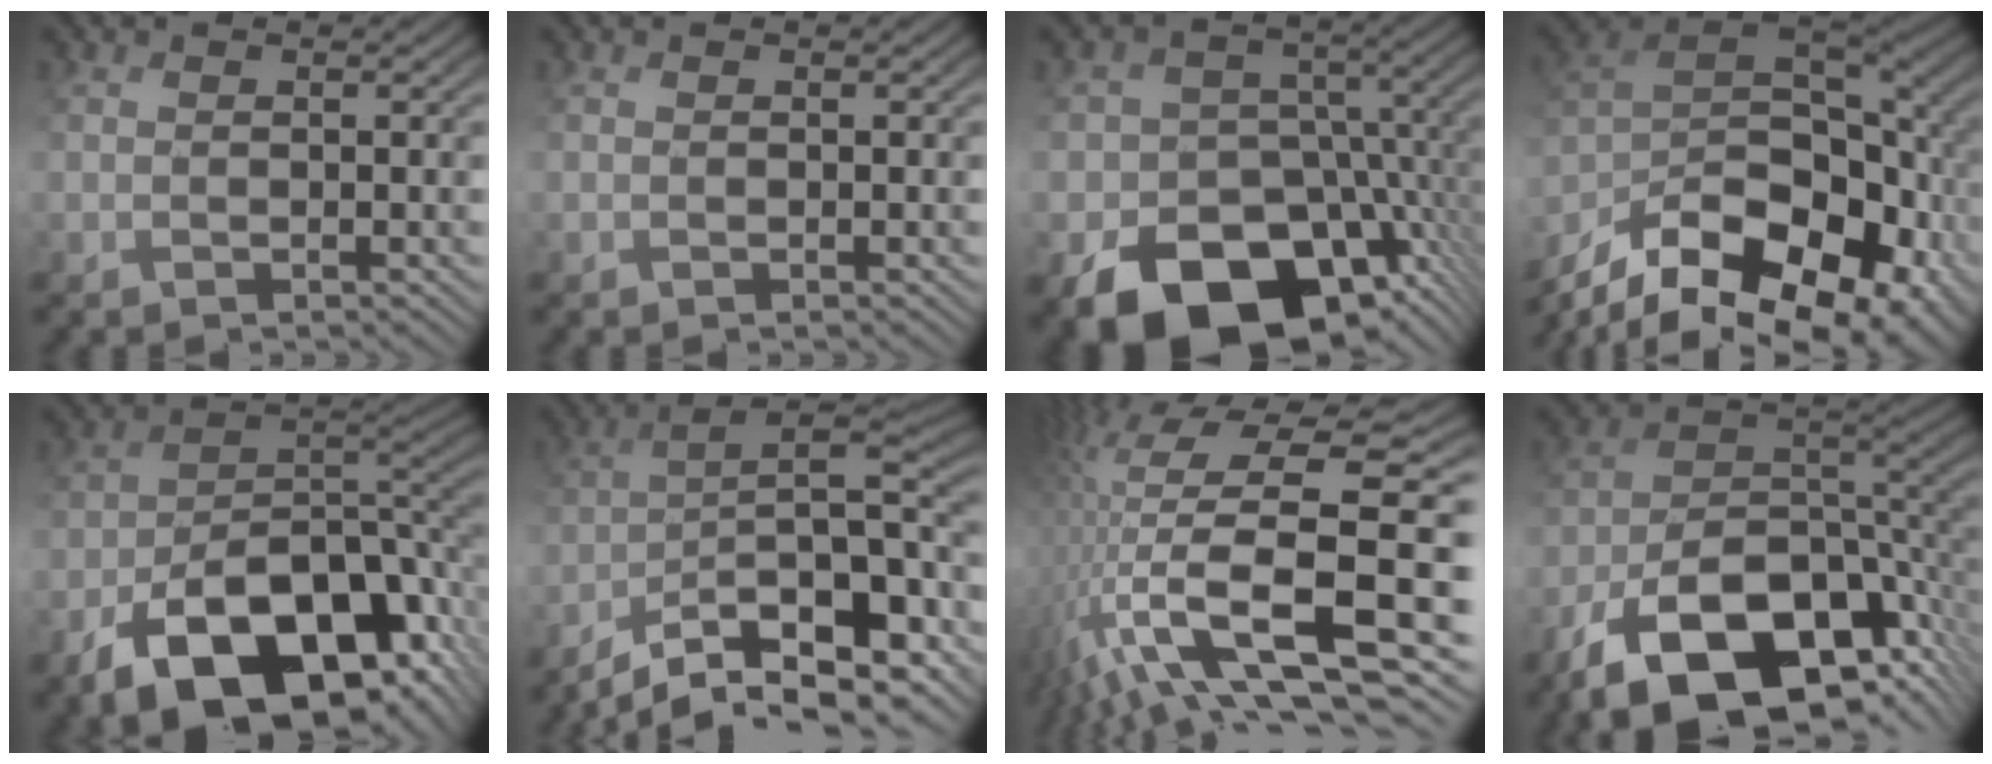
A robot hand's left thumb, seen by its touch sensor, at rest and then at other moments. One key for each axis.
{"total": 0.0}
{"total": 16.3, "fx": -8.6, "fy": 11.2, "fz": 8.2, "tx": -0.140, "ty": -0.052, "tz": -0.139}
{"total": 18.8, "fx": -11.0, "fy": 9.3, "fz": 12.1, "tx": -0.252, "ty": -0.021, "tz": -0.164}
{"total": 16.2, "fx": -8.4, "fy": 9.1, "fz": 10.4, "tx": -0.169, "ty": -0.028, "tz": -0.140}
{"total": 16.9, "fx": -10.5, "fy": 5.9, "fz": 11.8, "tx": -0.213, "ty": -0.014, "tz": -0.152}
{"total": 16.1, "fx": -3.0, "fy": 6.7, "fz": 14.3, "tx": -0.314, "ty": -0.023, "tz": -0.038}
{"total": 16.5, "fx": -9.9, "fy": 8.4, "fz": 10.3, "tx": -0.201, "ty": -0.030, "tz": -0.170}